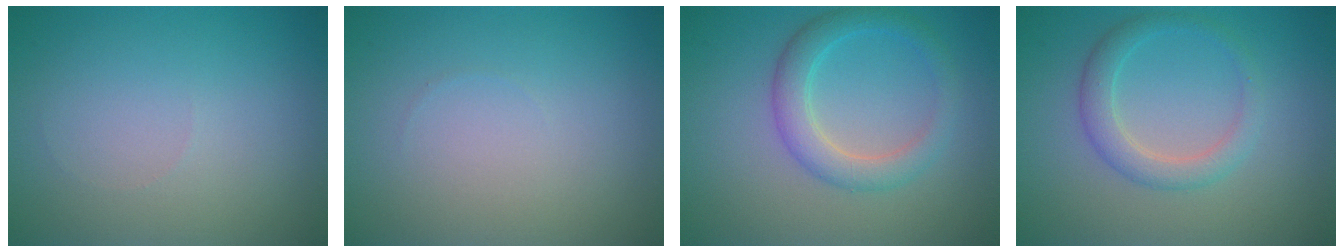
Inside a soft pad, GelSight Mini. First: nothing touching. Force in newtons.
{"total": 0.0}
{"total": 3.4, "press": 3.4, "slide": 0.2}
{"total": 2.7, "press": 2.7, "slide": 0.1}